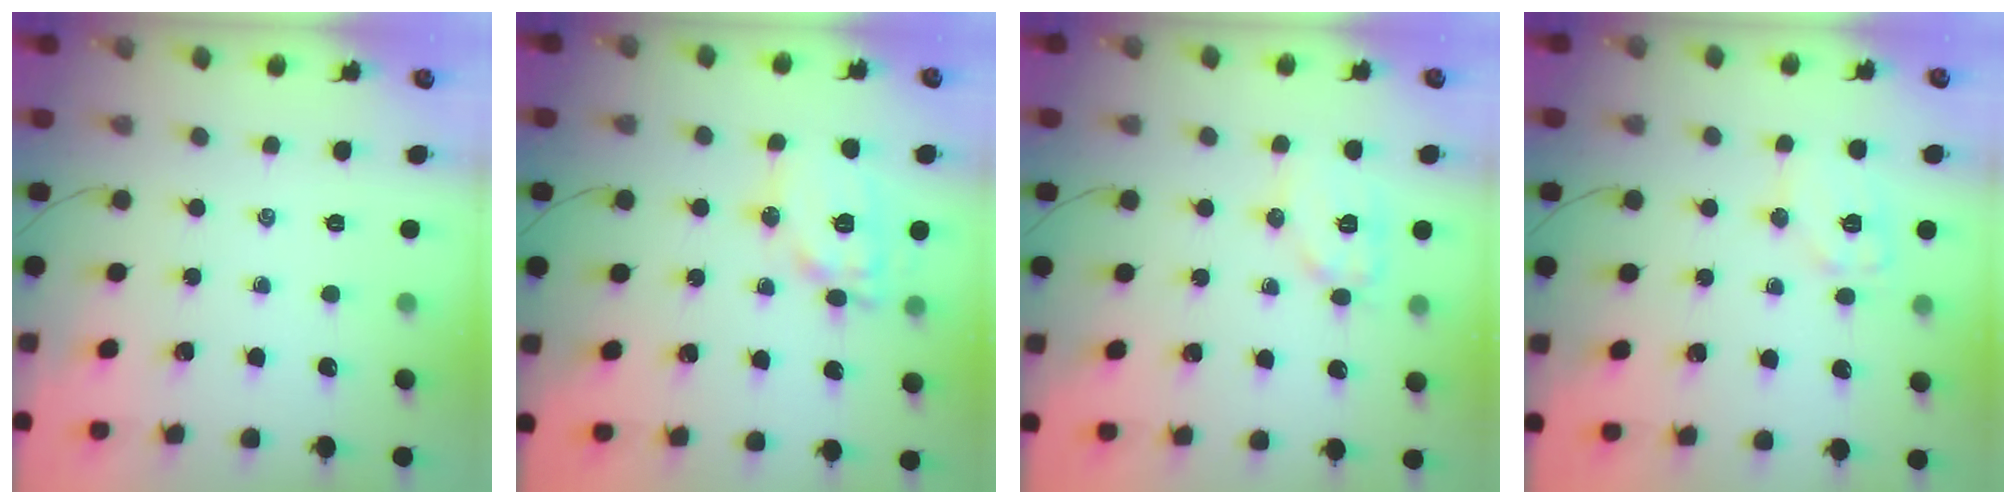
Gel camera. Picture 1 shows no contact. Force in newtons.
{"total": 13.4, "press": 13.4, "slide": 0.9}
{"total": 10.3, "press": 10.3, "slide": 0.2}
{"total": 9.7, "press": 9.7, "slide": 0.6}